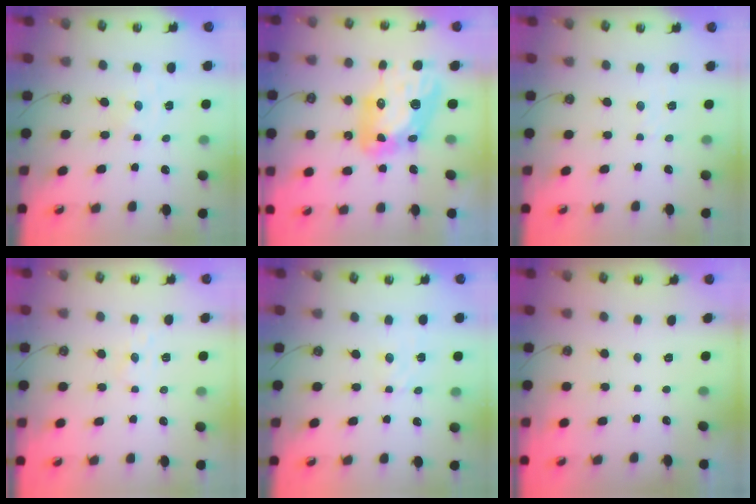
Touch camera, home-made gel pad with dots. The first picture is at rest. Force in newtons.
{"total": 14.9, "press": 14.8, "slide": 1.5}
{"total": 2.5, "press": 2.5, "slide": 0.4}
{"total": 5.7, "press": 5.6, "slide": 0.9}
{"total": 2.5, "press": 2.5, "slide": 0.4}
{"total": 0.0}